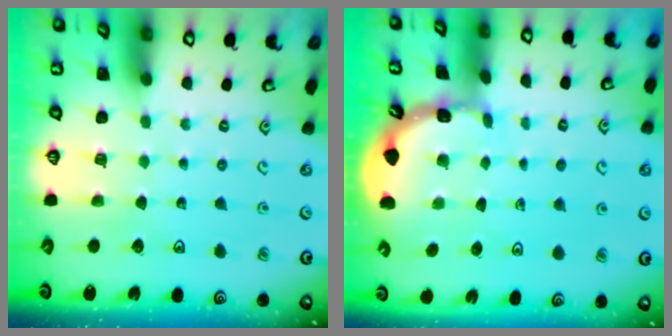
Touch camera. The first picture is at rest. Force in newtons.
{"total": 1.6, "press": 1.6, "slide": 0.1}